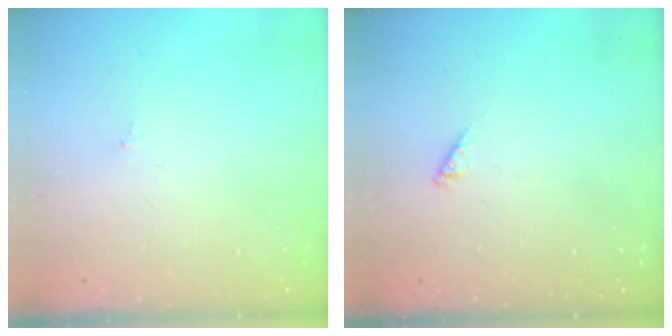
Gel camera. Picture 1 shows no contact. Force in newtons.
{"total": 0.9, "press": 0.8, "slide": 0.3}